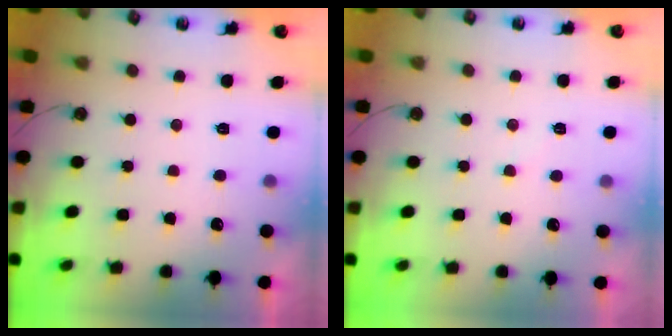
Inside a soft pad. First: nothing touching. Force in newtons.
{"total": 4.7, "press": 4.6, "slide": 0.6}